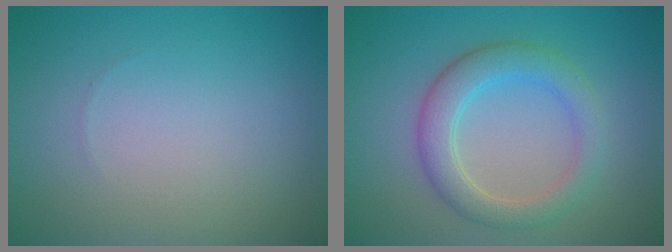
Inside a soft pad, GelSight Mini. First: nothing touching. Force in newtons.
{"total": 3.9, "press": 3.9, "slide": 0.3}